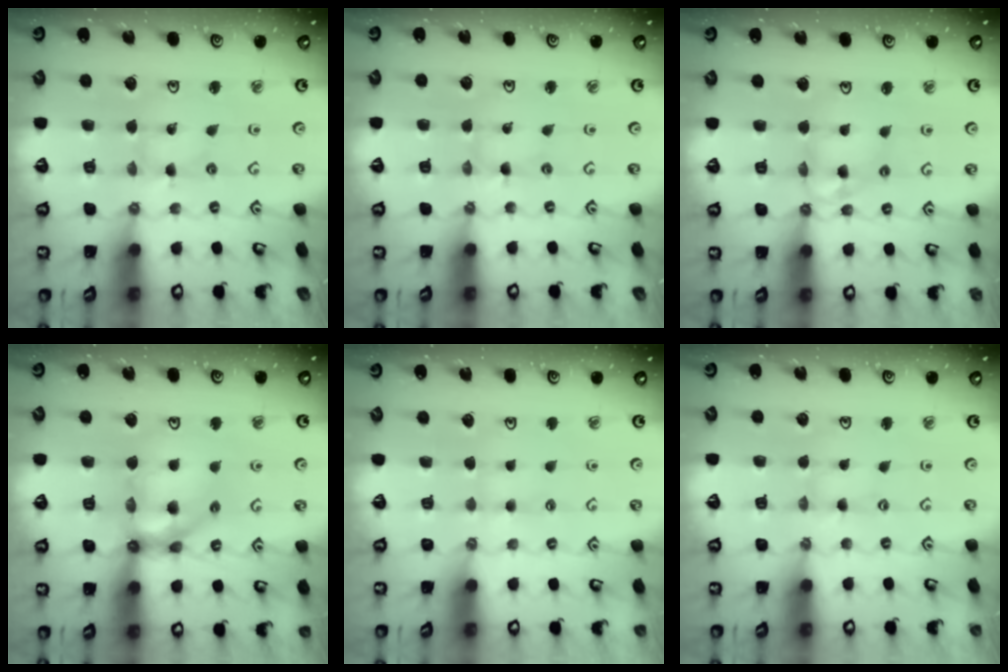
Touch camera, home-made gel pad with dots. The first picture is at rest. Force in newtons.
{"total": 0.0}
{"total": 8.8, "press": 8.8, "slide": 0.8}
{"total": 13.0, "press": 12.9, "slide": 2.1}
{"total": 2.2, "press": 2.2, "slide": 0.5}
{"total": 0.0}